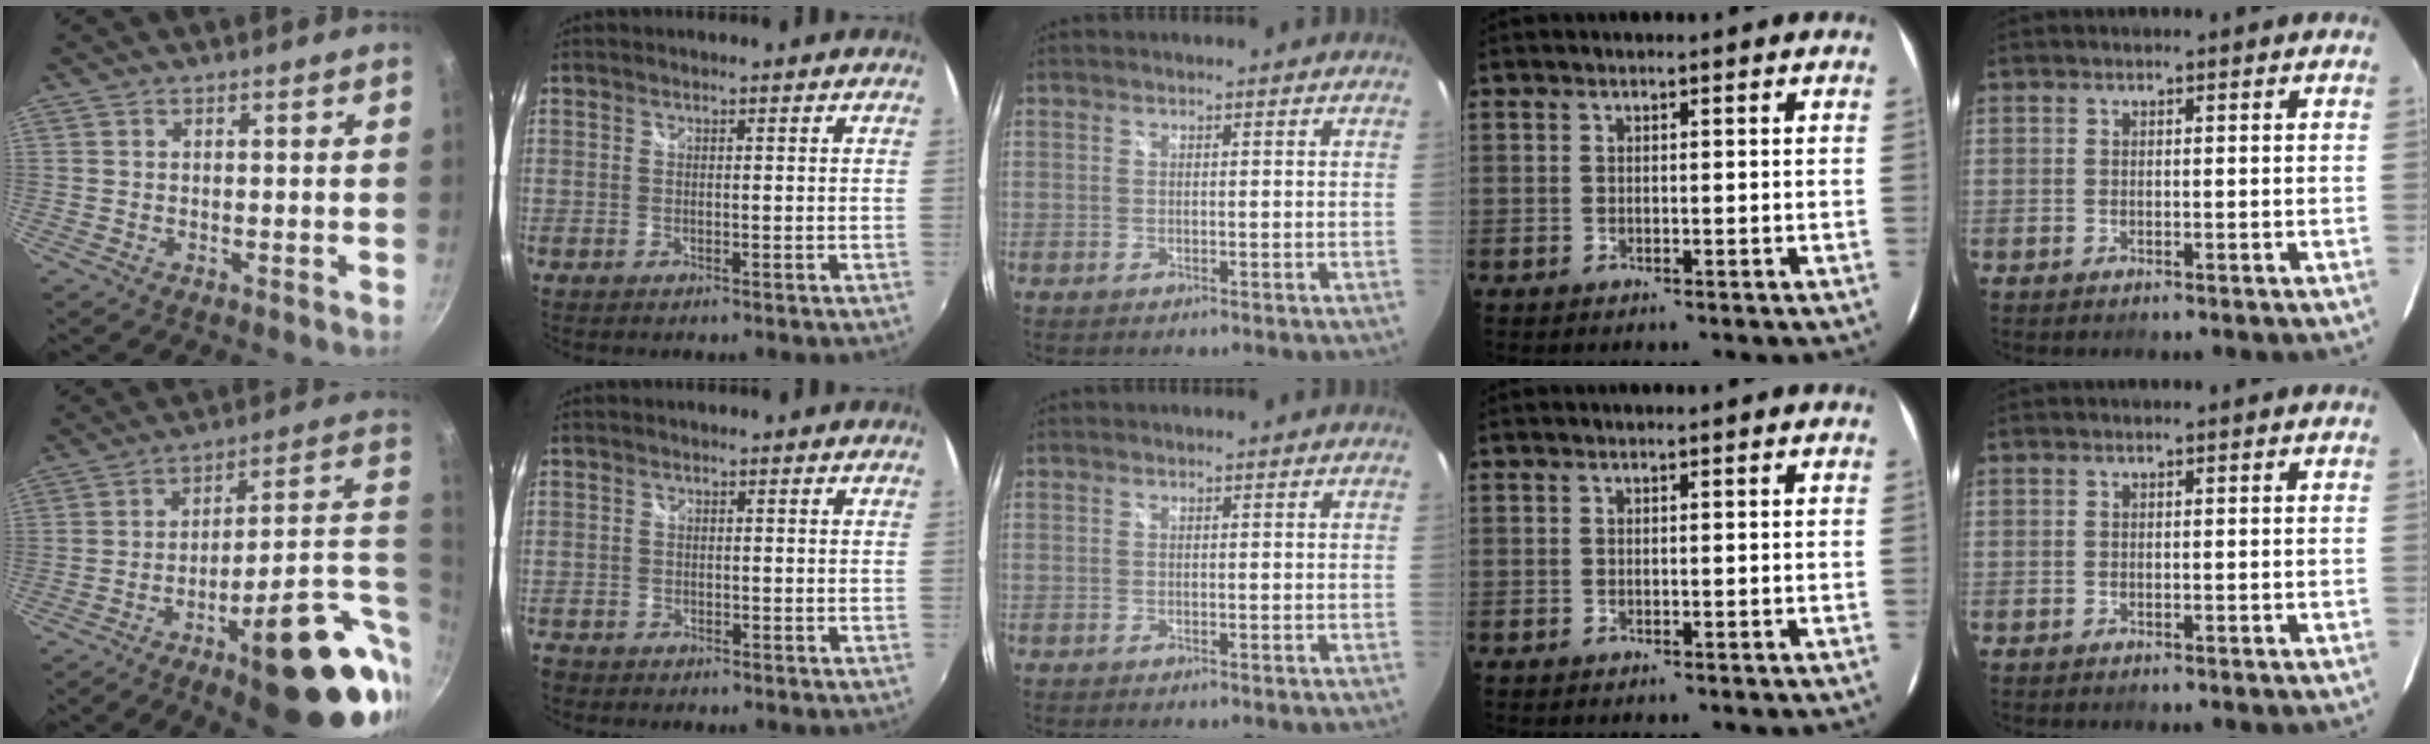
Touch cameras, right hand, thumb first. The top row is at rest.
{"thumb": {"total": 26.9, "force": [-5.5, 10.0, 24.3], "torque": [-0.297, 0.012, -0.067]}, "index": {"total": 2.1, "force": [-1.6, 1.5, 0.0], "torque": [-0.009, 0.002, -0.030]}}